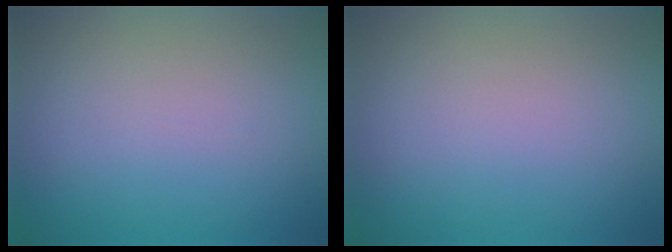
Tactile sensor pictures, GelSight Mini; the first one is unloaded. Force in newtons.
{"total": 0.0}